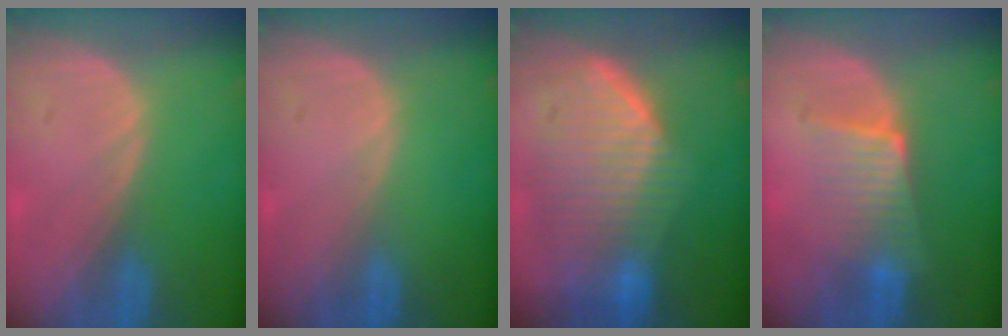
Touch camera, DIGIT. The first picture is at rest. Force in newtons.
{"total": 0.0}
{"total": 10.0, "press": 9.0, "slide": 4.3}
{"total": 6.5, "press": 5.7, "slide": 3.0}